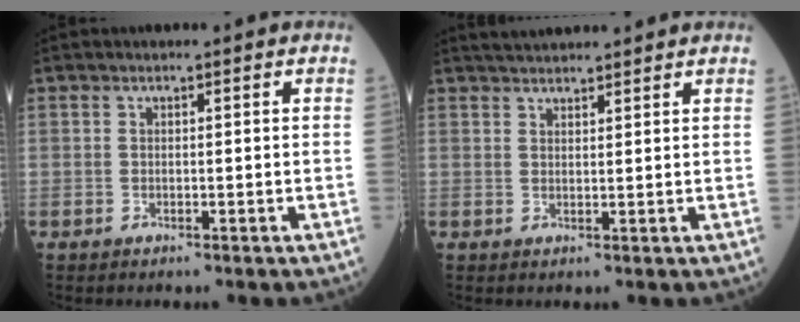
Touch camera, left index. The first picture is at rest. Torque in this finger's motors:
{"motor_torque": [0.00, -0.62, 0.09, 0.06]}